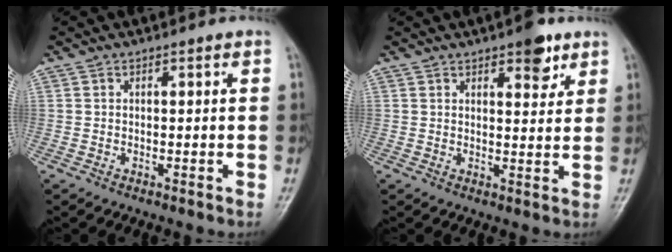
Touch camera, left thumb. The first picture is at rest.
{"total": 6.0, "force": [3.6, 2.5, 4.0], "torque": [-0.032, -0.018, 0.045]}